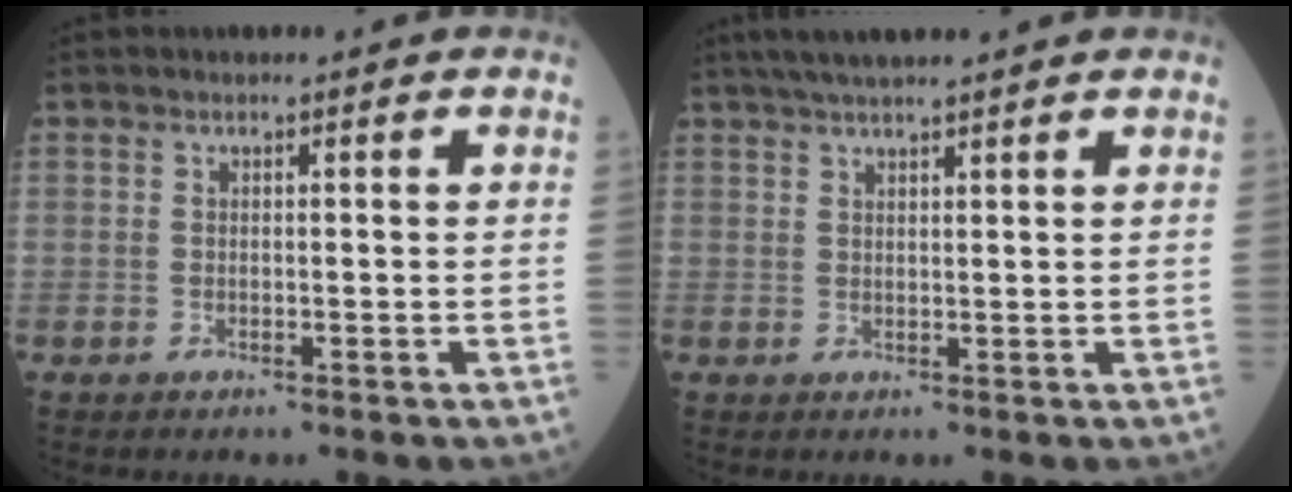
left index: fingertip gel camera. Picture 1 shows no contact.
{"total": 6.4, "force": [5.4, 0.0, 3.5], "torque": [-0.055, 0.030, 0.086]}